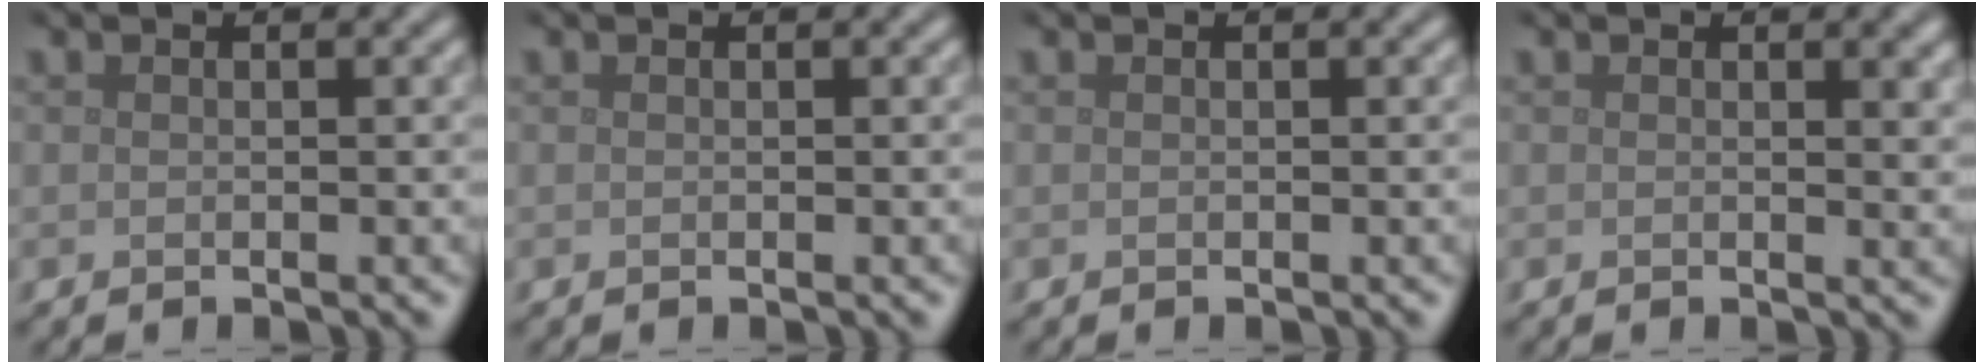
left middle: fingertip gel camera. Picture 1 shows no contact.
{"total": 0.0}
{"total": 0.0}
{"total": 1.6, "force": [0.8, 0.4, 1.3], "torque": [-0.009, -0.001, 0.013]}